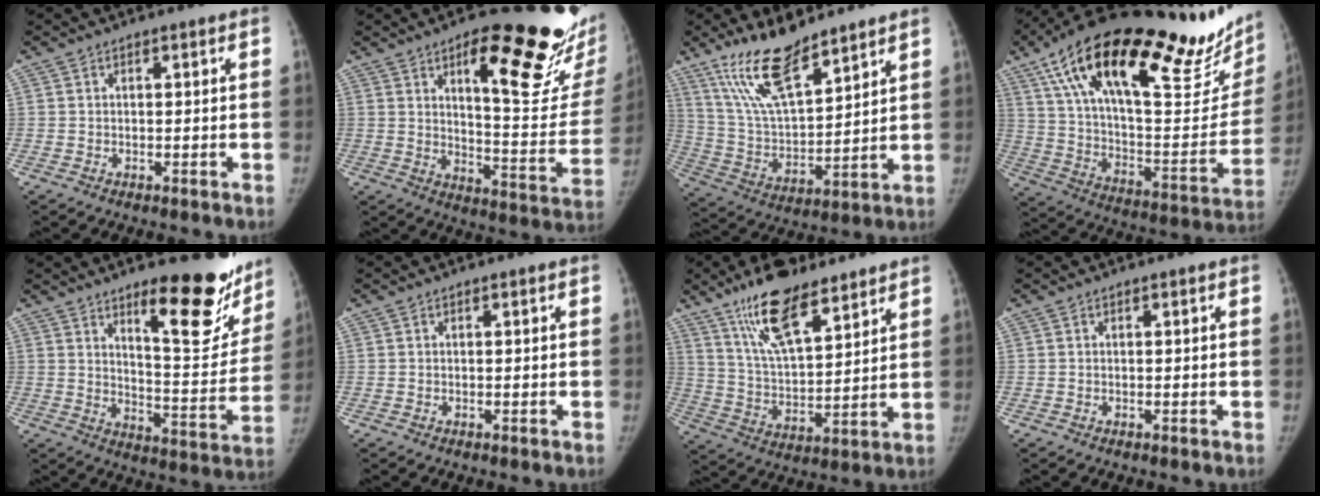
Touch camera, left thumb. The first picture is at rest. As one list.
[{"total": 25.9, "force": [14.4, 7.4, 20.3], "torque": [-0.229, -0.070, 0.206]}, {"total": 15.7, "force": [11.6, 4.8, 9.5], "torque": [-0.155, -0.061, 0.229]}, {"total": 40.3, "force": [26.1, 12.3, 28.1], "torque": [-0.383, -0.045, 0.410]}, {"total": 19.0, "force": [12.4, 5.9, 13.1], "torque": [-0.121, -0.099, 0.177]}, {"total": 0.0}, {"total": 16.5, "force": [11.3, 5.7, 10.6], "torque": [-0.163, -0.052, 0.207]}, {"total": 0.0}]